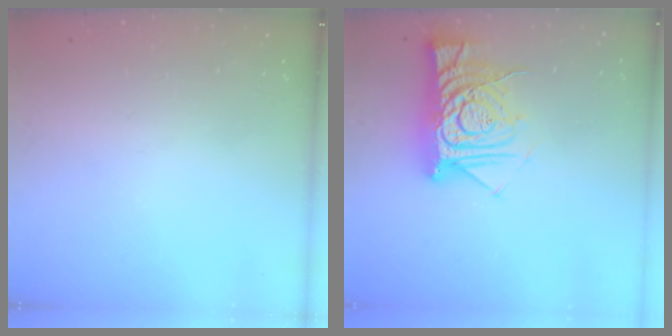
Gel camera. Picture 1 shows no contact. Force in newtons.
{"total": 12.6, "press": 12.6, "slide": 1.1}